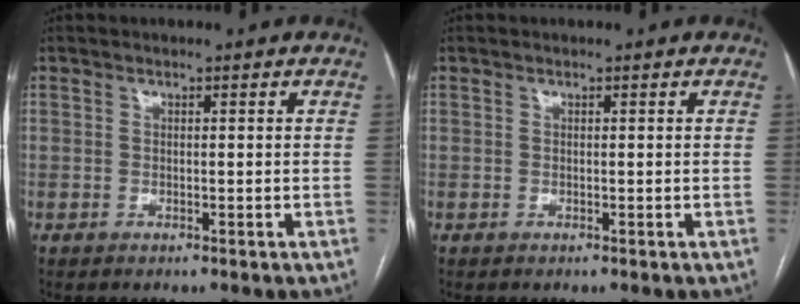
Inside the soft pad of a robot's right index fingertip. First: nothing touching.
{"total": 0.0}